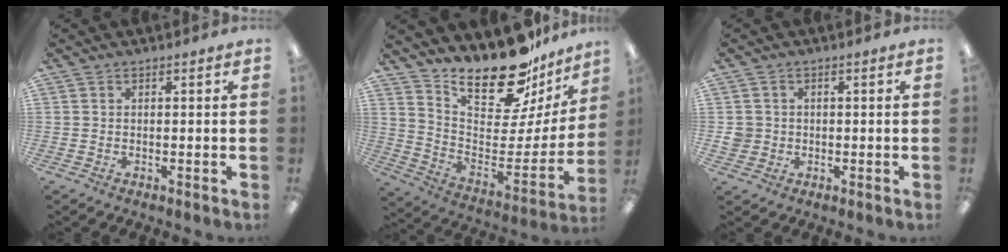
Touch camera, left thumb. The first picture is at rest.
{"total": 21.2, "force": [17.8, 6.8, 9.3], "torque": [-0.137, -0.144, 0.304]}
{"total": 3.3, "force": [-0.1, 3.3, 0.5], "torque": [-0.014, 0.008, -0.002]}